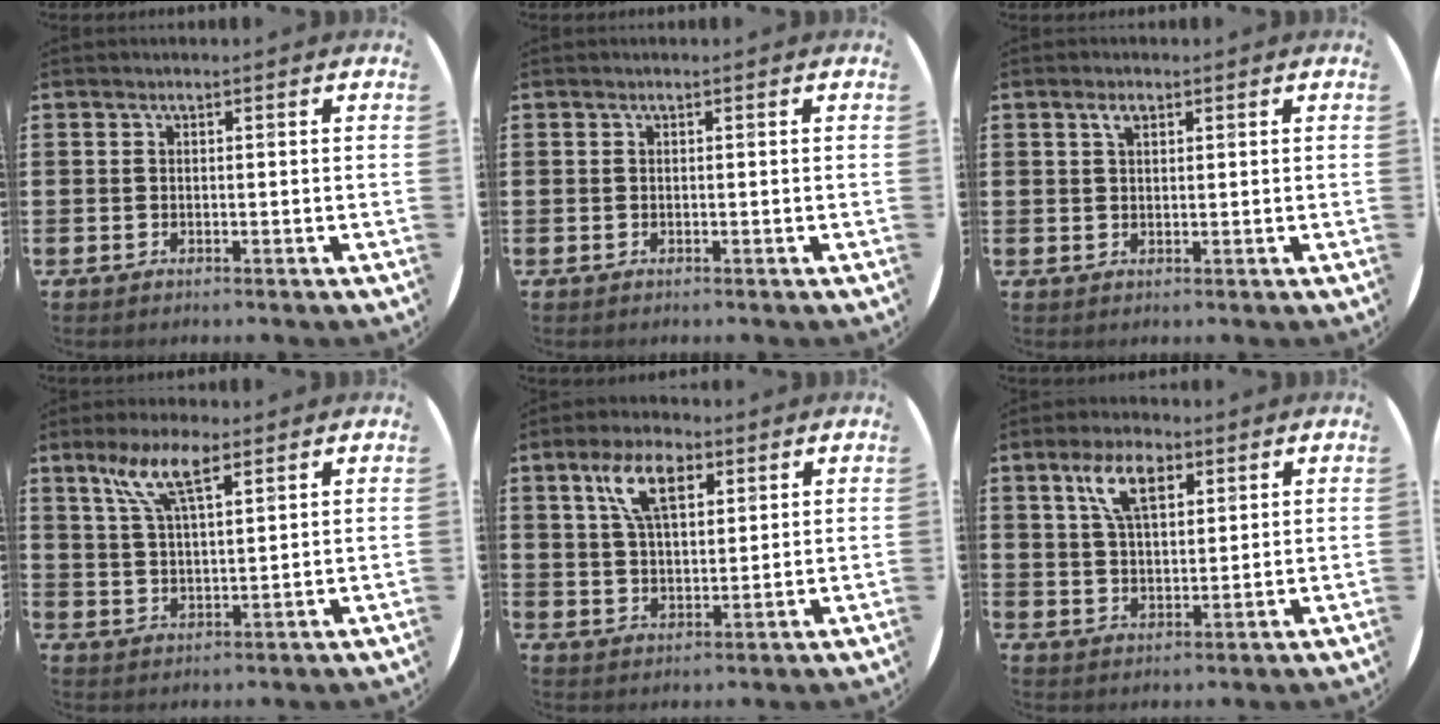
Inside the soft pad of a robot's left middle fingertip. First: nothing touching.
{"total": 0.0}
{"total": 1.8, "force": [1.1, 0.9, 1.1], "torque": [-0.016, 0.004, 0.017]}
{"total": 7.7, "force": [5.1, 2.3, 5.3], "torque": [-0.110, -0.001, 0.086]}
{"total": 8.2, "force": [4.4, 3.9, 5.7], "torque": [-0.118, 0.014, 0.076]}
{"total": 7.2, "force": [4.0, 3.5, 5.0], "torque": [-0.104, 0.012, 0.069]}